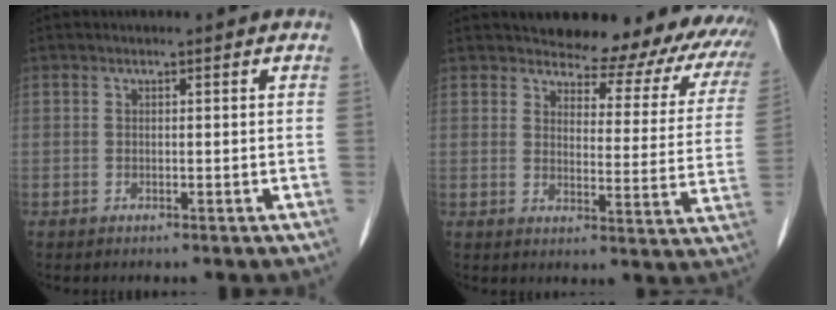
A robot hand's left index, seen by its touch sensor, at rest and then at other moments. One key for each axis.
{"total": 19.0, "fx": 17.3, "fy": 5.4, "fz": 5.5, "tx": -0.032, "ty": -0.059, "tz": 0.179}